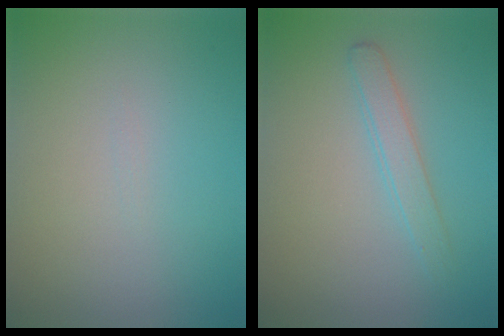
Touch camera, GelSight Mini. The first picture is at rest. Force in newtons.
{"total": 1.9, "press": 1.9, "slide": 0.1}